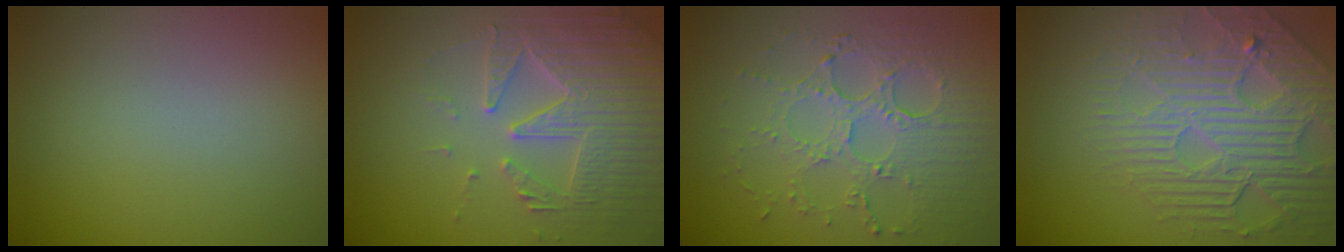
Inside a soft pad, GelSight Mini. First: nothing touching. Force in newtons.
{"total": 4.7, "press": 4.5, "slide": 1.2}
{"total": 4.6, "press": 3.7, "slide": 2.8}
{"total": 6.6, "press": 5.3, "slide": 4.0}